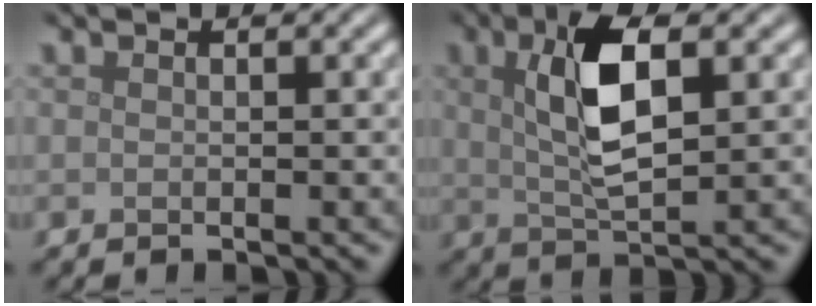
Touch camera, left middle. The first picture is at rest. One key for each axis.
{"total": 6.3, "fx": 1.6, "fy": 2.2, "fz": 5.7, "tx": -0.110, "ty": 0.008, "tz": 0.028}